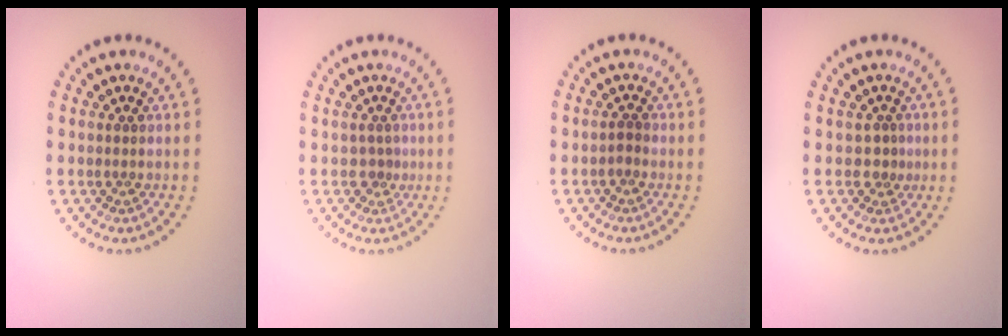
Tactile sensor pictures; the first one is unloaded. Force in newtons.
{"total": 1.0, "press": 0.4, "slide": 0.9}
{"total": 0.7, "press": 0.7, "slide": 0.2}
{"total": 1.2, "press": 0.7, "slide": 1.0}